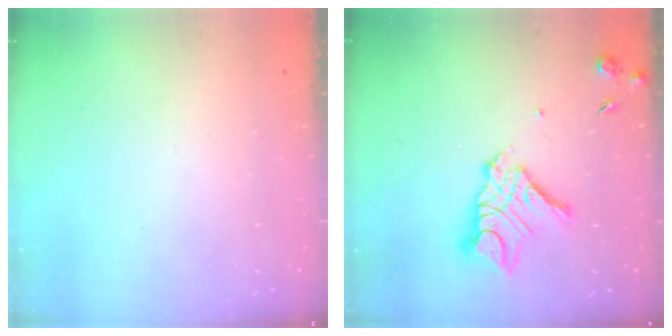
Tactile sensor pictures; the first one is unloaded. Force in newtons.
{"total": 12.5, "press": 12.5, "slide": 1.1}